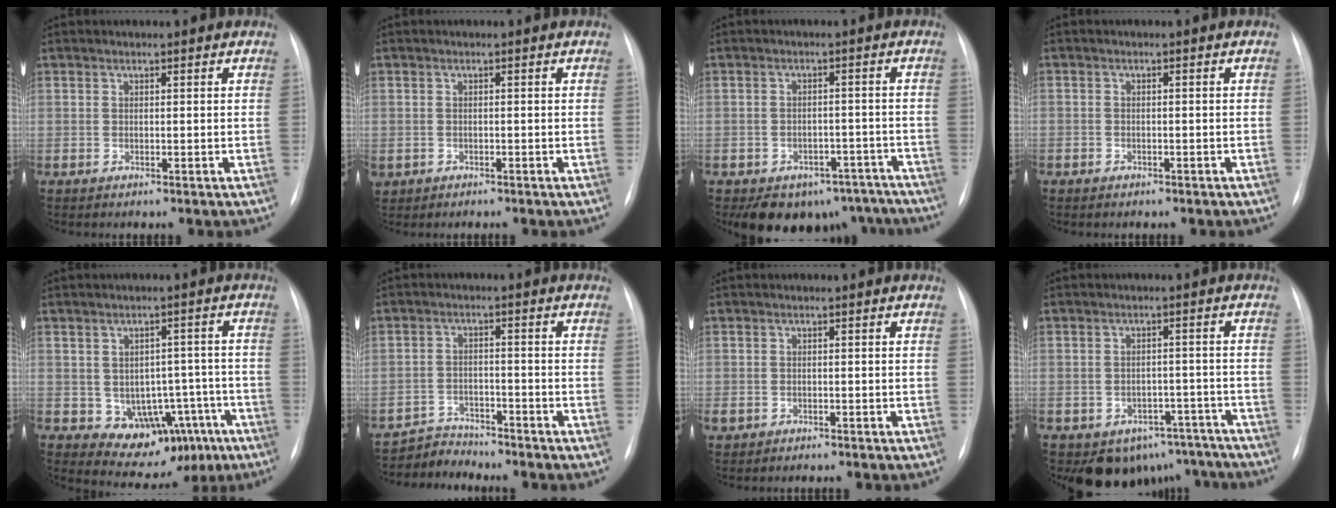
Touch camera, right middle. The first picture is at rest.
{"total": 1.1, "force": [-0.7, 0.8, 0.2], "torque": [-0.010, 0.002, -0.007]}
{"total": 13.2, "force": [-10.0, 7.7, 3.8], "torque": [-0.041, 0.023, -0.112]}
{"total": 1.4, "force": [-1.0, 1.0, 0.2], "torque": [-0.009, 0.004, -0.013]}
{"total": 10.6, "force": [-4.3, 7.5, 6.2], "torque": [-0.065, 0.030, -0.041]}
{"total": 4.2, "force": [-3.9, 0.4, -1.5], "torque": [0.030, -0.003, -0.069]}
{"total": 2.1, "force": [-1.5, 1.2, 0.9], "torque": [-0.019, 0.002, -0.016]}
{"total": 10.4, "force": [-7.9, 6.4, 2.1], "torque": [-0.005, 0.029, -0.091]}